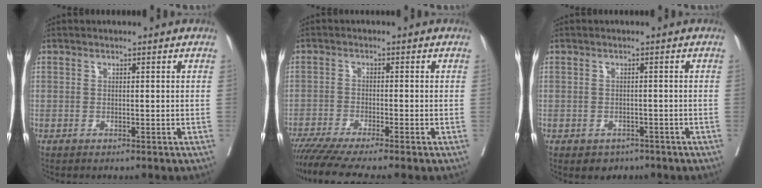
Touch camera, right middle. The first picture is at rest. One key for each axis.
{"total": 8.7, "fx": -7.2, "fy": -0.6, "fz": 4.7, "tx": -0.065, "ty": -0.020, "tz": -0.118}
{"total": 3.0, "fx": -2.1, "fy": 2.1, "fz": 0.5, "tx": -0.002, "ty": 0.004, "tz": -0.026}